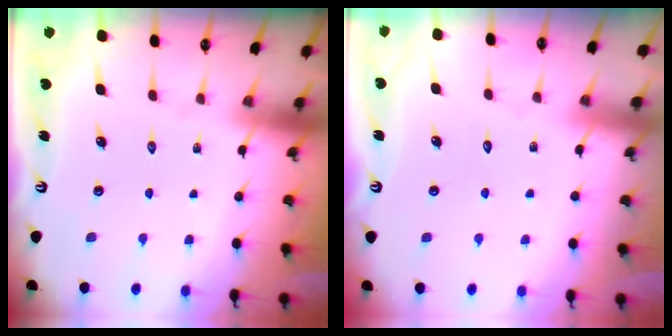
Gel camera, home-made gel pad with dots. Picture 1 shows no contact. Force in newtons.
{"total": 2.5, "press": 2.5, "slide": 0.3}